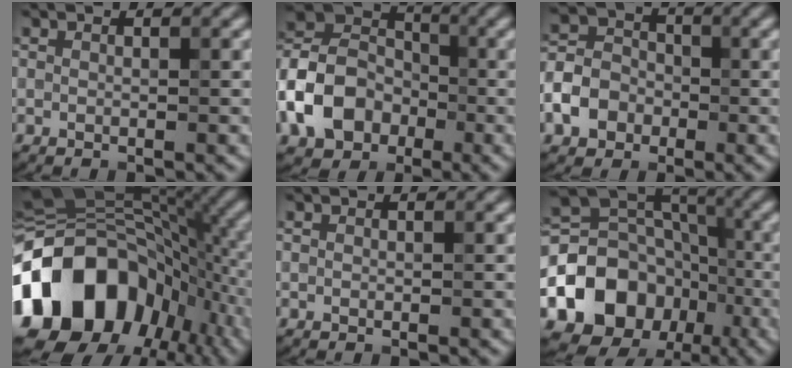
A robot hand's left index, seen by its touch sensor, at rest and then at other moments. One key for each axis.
{"total": 8.9, "fx": -2.6, "fy": 6.7, "fz": 5.2, "tx": -0.107, "ty": 0.011, "tz": -0.064}
{"total": 4.9, "fx": -2.0, "fy": 3.9, "fz": 2.2, "tx": -0.054, "ty": 0.010, "tz": -0.050}
{"total": 18.1, "fx": -5.7, "fy": 12.9, "fz": 11.4, "tx": -0.229, "ty": 0.001, "tz": -0.105}
{"total": 0.0}
{"total": 11.7, "fx": -4.1, "fy": 9.1, "fz": 6.1, "tx": -0.122, "ty": 0.007, "tz": -0.077}